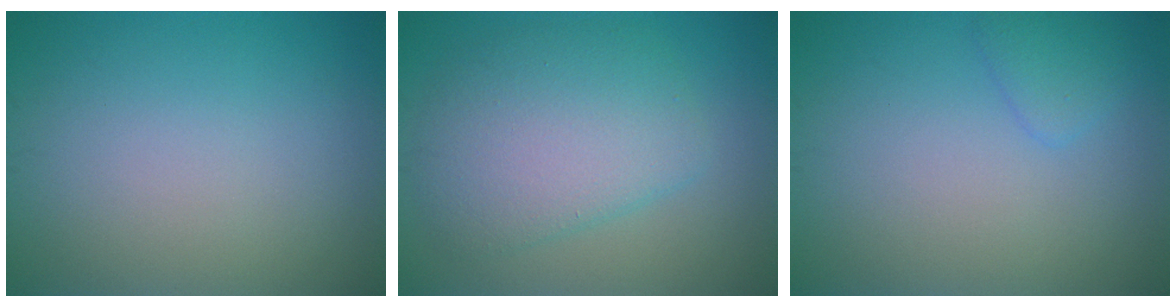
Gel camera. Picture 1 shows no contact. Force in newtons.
{"total": 6.0, "press": 6.0, "slide": 0.2}
{"total": 1.4, "press": 1.4, "slide": 0.1}